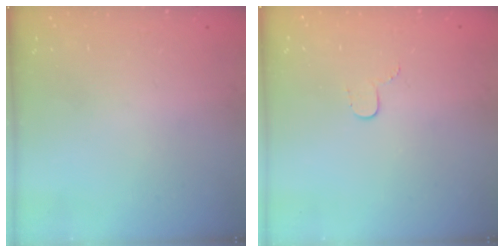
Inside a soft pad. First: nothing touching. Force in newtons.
{"total": 3.4, "press": 3.4, "slide": 0.4}